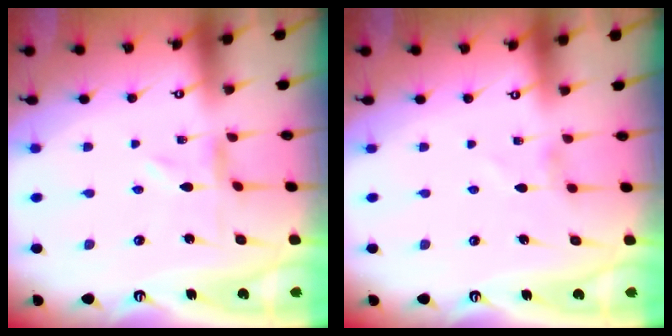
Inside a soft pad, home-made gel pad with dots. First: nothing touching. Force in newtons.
{"total": 0.0}